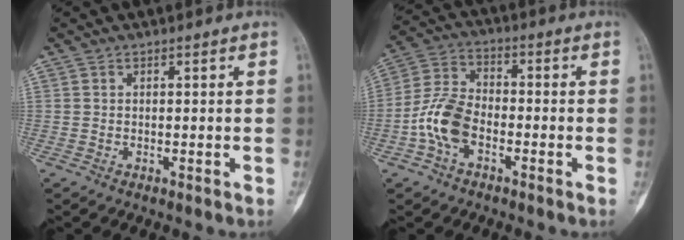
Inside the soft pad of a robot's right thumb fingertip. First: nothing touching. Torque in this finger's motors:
{"motor_torque": [0.82, 0.66, 0.47, -0.39, 0.09]}